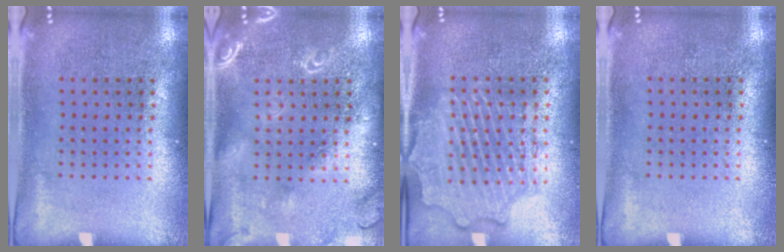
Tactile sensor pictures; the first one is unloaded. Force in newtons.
{"total": 1.8, "press": 1.7, "slide": 0.2}
{"total": 2.3, "press": 2.3, "slide": 0.3}
{"total": 0.0}